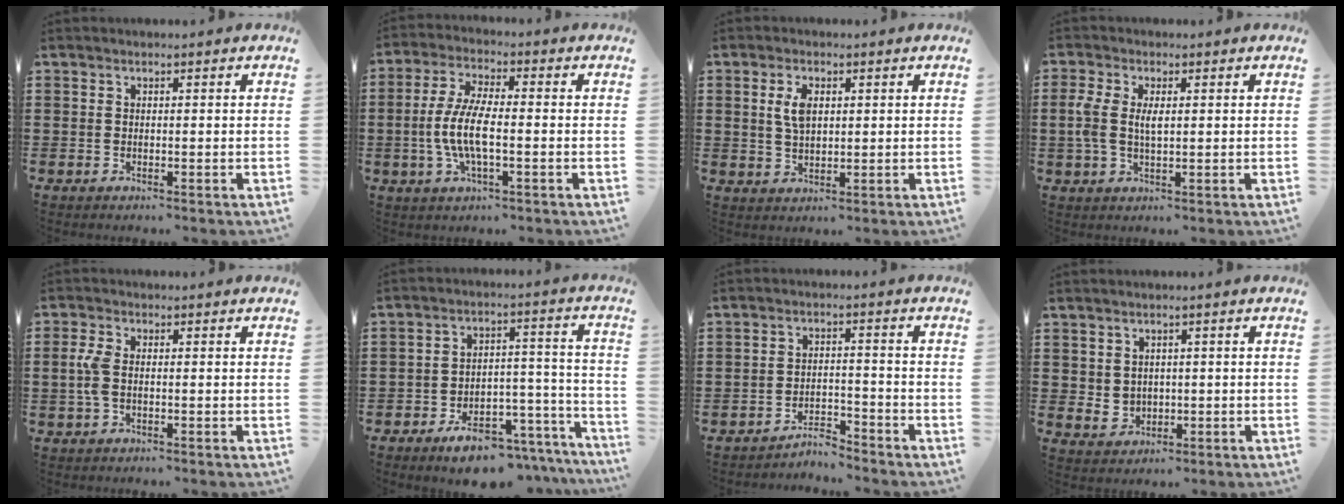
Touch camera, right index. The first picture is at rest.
{"total": 7.5, "force": [-1.7, 2.4, 6.9], "torque": [-0.160, -0.011, -0.039]}
{"total": 4.2, "force": [1.1, 2.1, 3.5], "torque": [-0.074, 0.010, 0.018]}
{"total": 4.1, "force": [0.5, 1.9, 3.6], "torque": [-0.088, 0.001, 0.002]}
{"total": 3.6, "force": [-0.4, 1.7, 3.2], "torque": [-0.089, -0.007, -0.015]}
{"total": 7.8, "force": [-6.3, 3.2, 3.3], "torque": [-0.044, 0.034, -0.111]}
{"total": 3.5, "force": [-3.5, 0.1, 0.3], "torque": [-0.012, 0.001, -0.073]}
{"total": 2.3, "force": [1.0, 2.0, 0.6], "torque": [-0.021, 0.008, 0.018]}